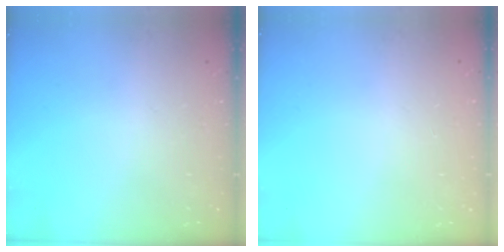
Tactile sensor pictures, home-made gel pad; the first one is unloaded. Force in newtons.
{"total": 0.0}